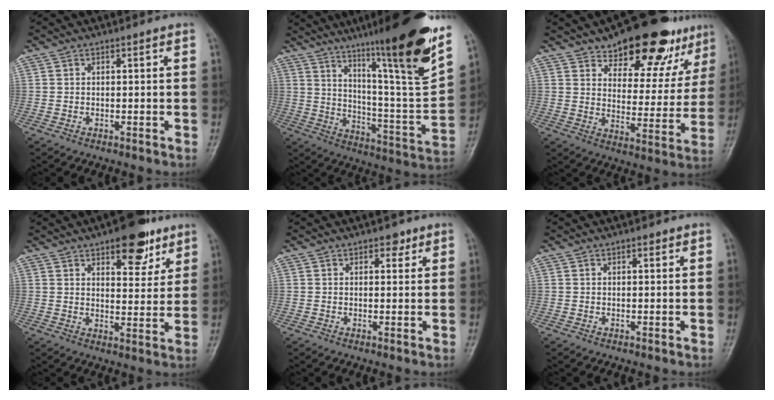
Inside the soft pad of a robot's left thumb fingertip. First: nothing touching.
{"total": 25.8, "force": [16.0, 2.5, 20.1], "torque": [-0.282, -0.067, 0.256]}
{"total": 20.0, "force": [14.1, 9.1, 10.8], "torque": [-0.099, -0.066, 0.194]}
{"total": 10.9, "force": [6.7, 4.9, 7.0], "torque": [-0.060, -0.034, 0.094]}
{"total": 2.3, "force": [1.5, 1.4, 1.1], "torque": [0.003, -0.005, 0.017]}
{"total": 0.9, "force": [0.5, 0.4, 0.5], "torque": [-0.002, -0.002, 0.006]}